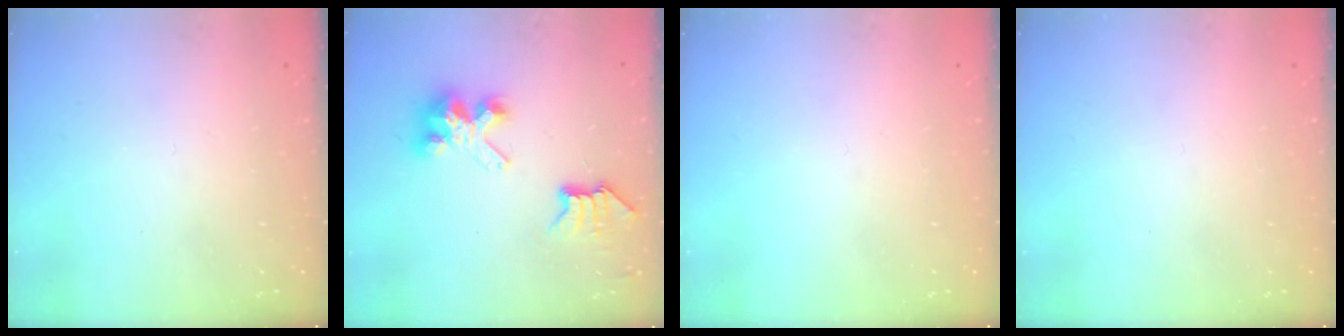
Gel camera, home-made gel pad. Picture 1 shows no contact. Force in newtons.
{"total": 7.2, "press": 7.2, "slide": 0.2}
{"total": 0.0}
{"total": 0.0}